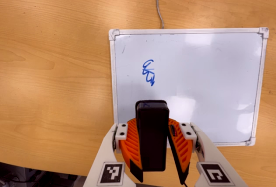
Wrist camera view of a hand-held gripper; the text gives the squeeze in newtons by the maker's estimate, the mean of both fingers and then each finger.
{"total": 11.0, "left": 9.9, "right": 12.0}